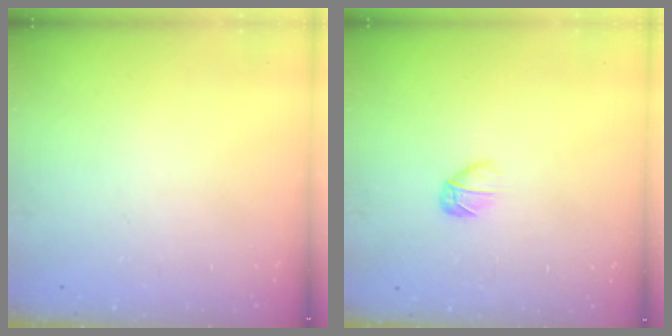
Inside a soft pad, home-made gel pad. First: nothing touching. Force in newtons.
{"total": 2.8, "press": 2.7, "slide": 0.9}